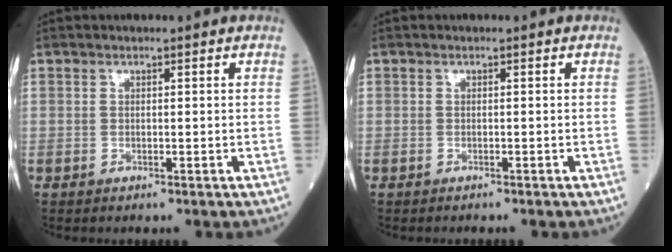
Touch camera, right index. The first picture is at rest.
{"total": 0.8, "force": [-0.7, 0.0, 0.2], "torque": [-0.001, 0.000, -0.011]}